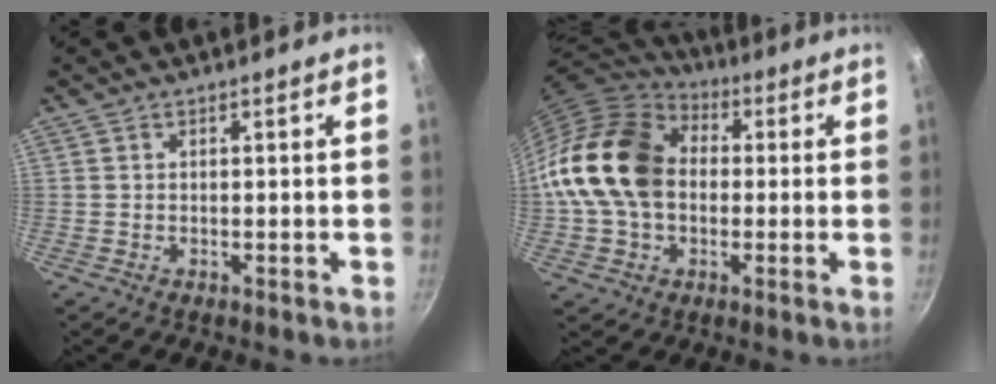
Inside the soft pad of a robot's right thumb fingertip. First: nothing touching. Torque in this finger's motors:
{"motor_torque": [1.55, 2.38, 0.78, -0.60, 0.23]}